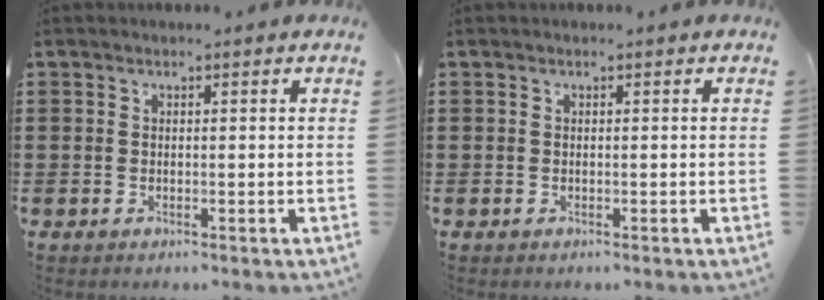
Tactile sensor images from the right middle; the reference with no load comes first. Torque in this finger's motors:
{"motor_torque": [0.37, -0.24, 0.05, 0.02]}